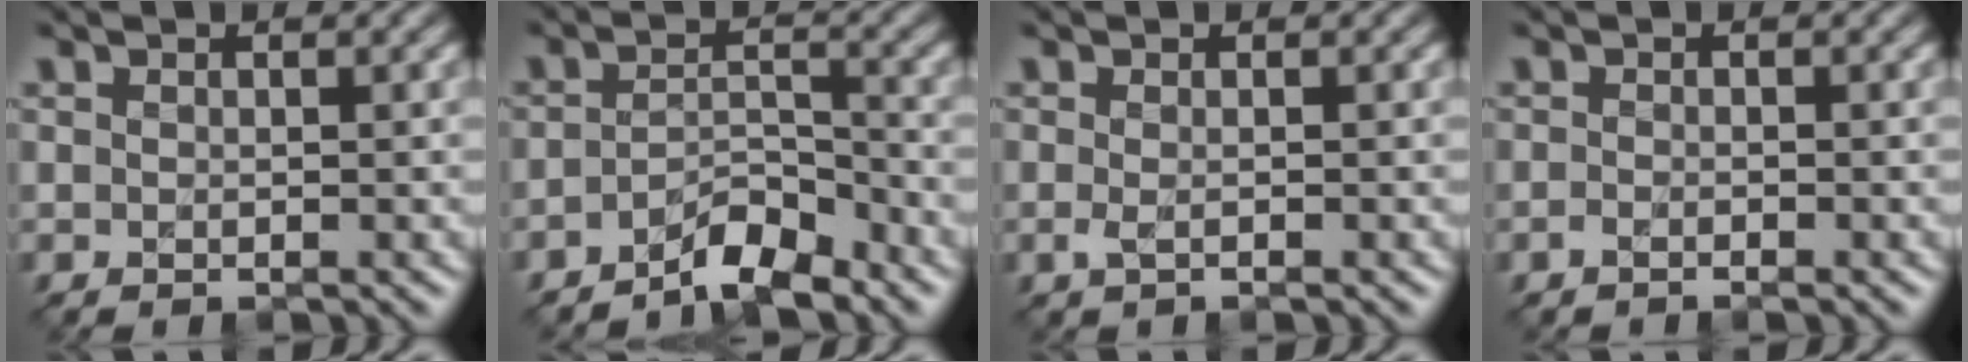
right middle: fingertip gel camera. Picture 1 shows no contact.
{"total": 3.9, "force": [-3.1, 1.0, 2.1], "torque": [-0.034, 0.009, -0.060]}
{"total": 1.0, "force": [-0.3, 0.3, 0.9], "torque": [-0.022, -0.003, -0.007]}
{"total": 0.7, "force": [-0.6, 0.2, 0.4], "torque": [-0.007, 0.000, -0.011]}